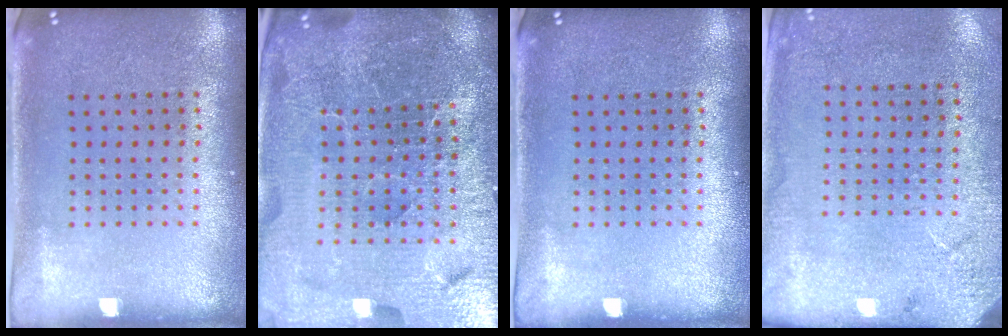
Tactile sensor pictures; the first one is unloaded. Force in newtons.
{"total": 6.3, "press": 5.6, "slide": 2.9}
{"total": 0.0}
{"total": 2.6, "press": 2.3, "slide": 1.2}